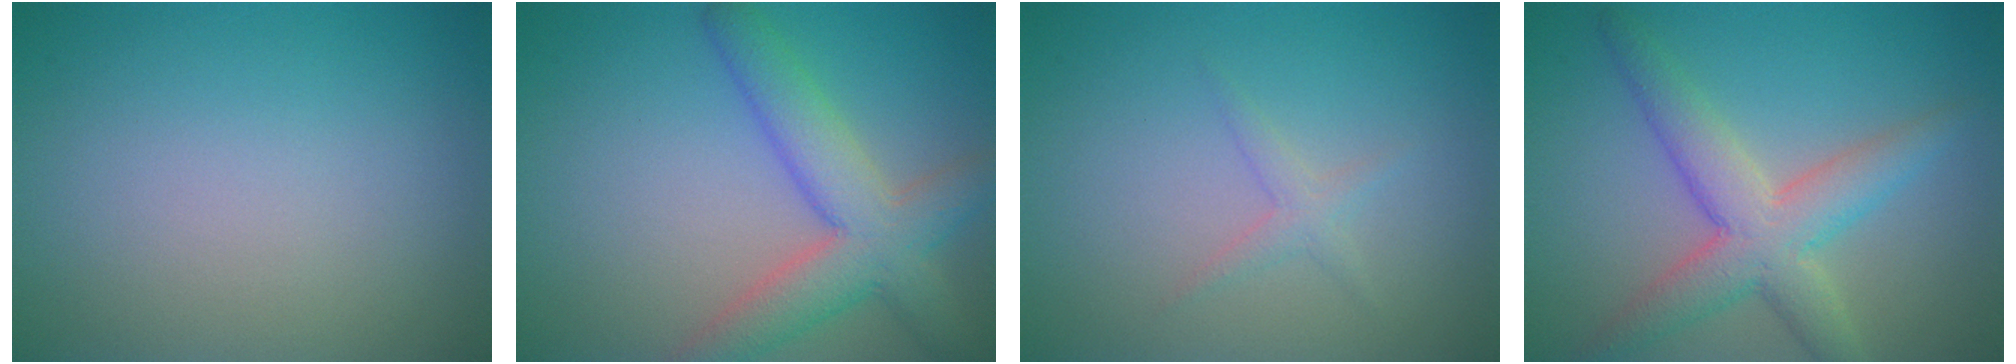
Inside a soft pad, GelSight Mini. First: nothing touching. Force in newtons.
{"total": 6.2, "press": 6.2, "slide": 0.4}
{"total": 1.2, "press": 1.2, "slide": 0.1}
{"total": 4.2, "press": 4.2, "slide": 0.4}